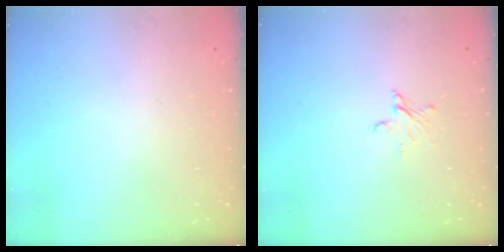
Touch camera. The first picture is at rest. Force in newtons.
{"total": 3.2, "press": 3.2, "slide": 0.2}